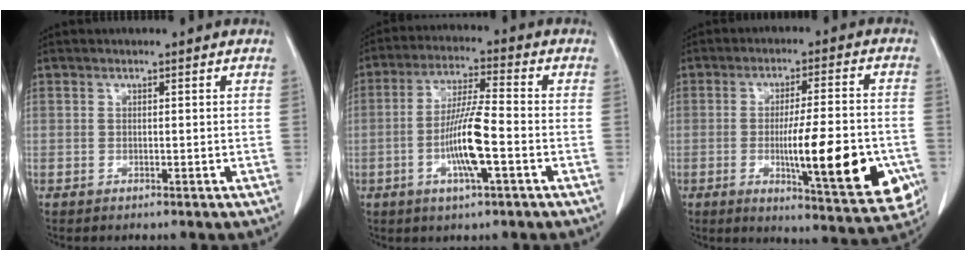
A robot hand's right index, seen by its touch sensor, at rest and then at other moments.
{"total": 9.7, "force": [-2.7, 0.6, 9.3], "torque": [-0.177, -0.002, -0.052]}
{"total": 17.7, "force": [-4.2, 2.8, 16.9], "torque": [-0.206, -0.008, -0.047]}